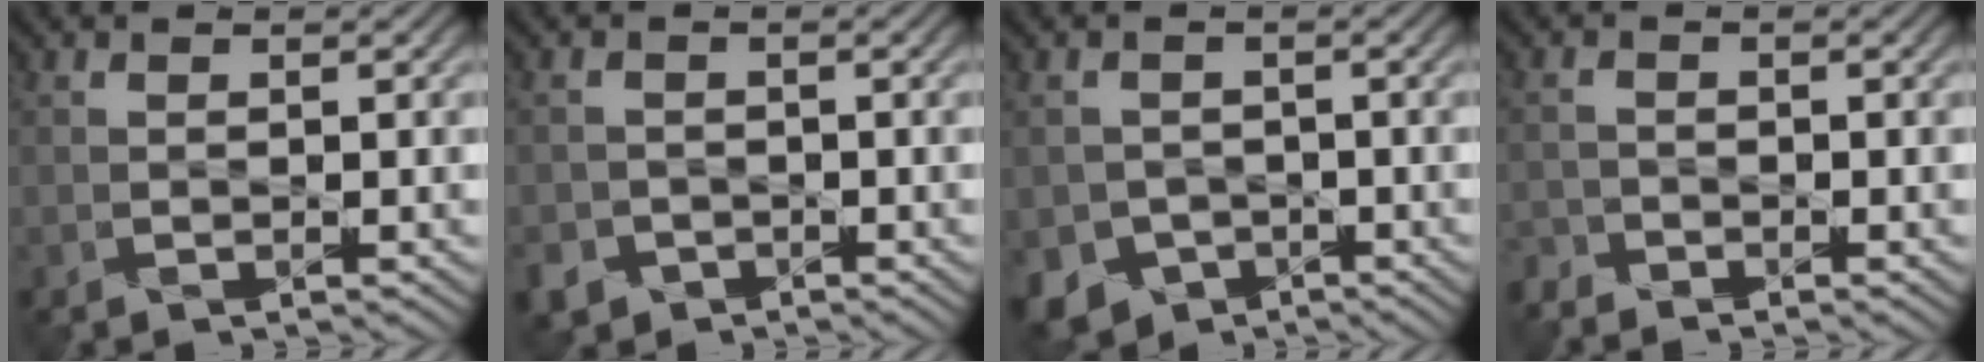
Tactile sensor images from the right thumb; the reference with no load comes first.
{"total": 3.5, "force": [-2.1, 2.6, 0.8], "torque": [-0.022, -0.006, -0.041]}
{"total": 6.0, "force": [-3.4, 4.7, 1.8], "torque": [-0.034, -0.014, -0.057]}
{"total": 2.0, "force": [-2.0, 0.5, 0.1], "torque": [-0.005, -0.006, -0.048]}